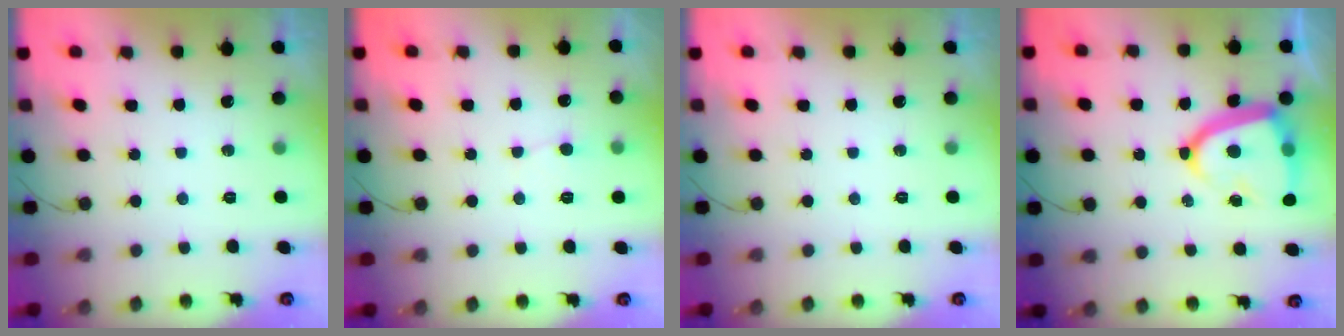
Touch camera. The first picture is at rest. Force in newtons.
{"total": 3.2, "press": 3.2, "slide": 0.4}
{"total": 0.0}
{"total": 16.3, "press": 16.2, "slide": 1.7}